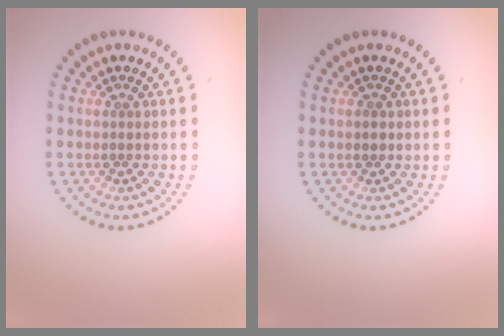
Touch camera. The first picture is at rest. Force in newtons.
{"total": 0.9, "press": 0.8, "slide": 0.3}